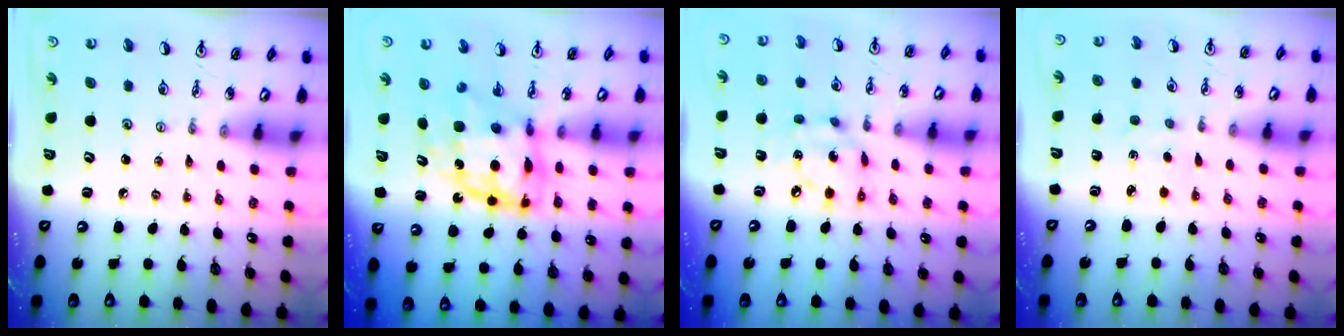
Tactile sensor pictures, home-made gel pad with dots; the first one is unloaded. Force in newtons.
{"total": 10.8, "press": 10.8, "slide": 1.2}
{"total": 11.2, "press": 11.1, "slide": 1.0}
{"total": 1.6, "press": 1.6, "slide": 0.3}